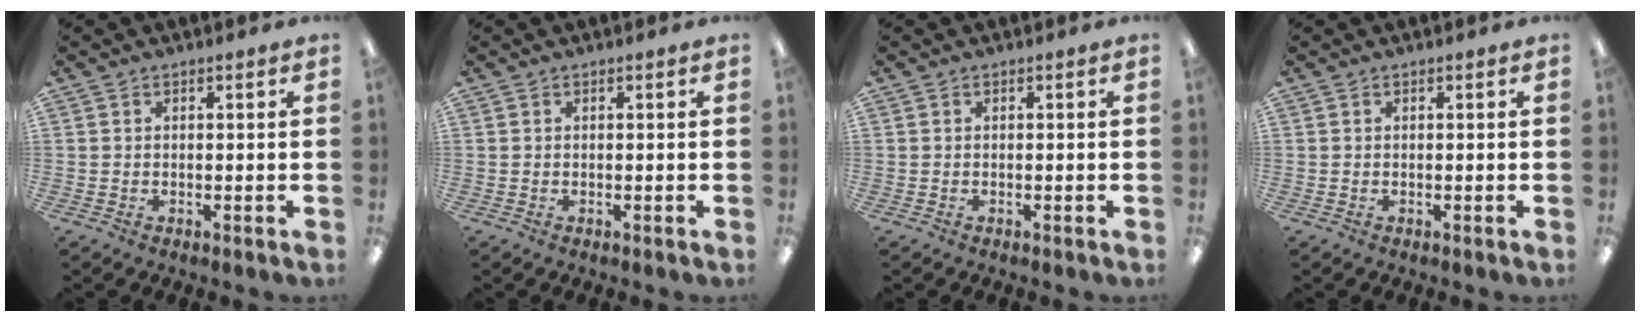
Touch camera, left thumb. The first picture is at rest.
{"total": 0.0}
{"total": 0.0}
{"total": 0.0}